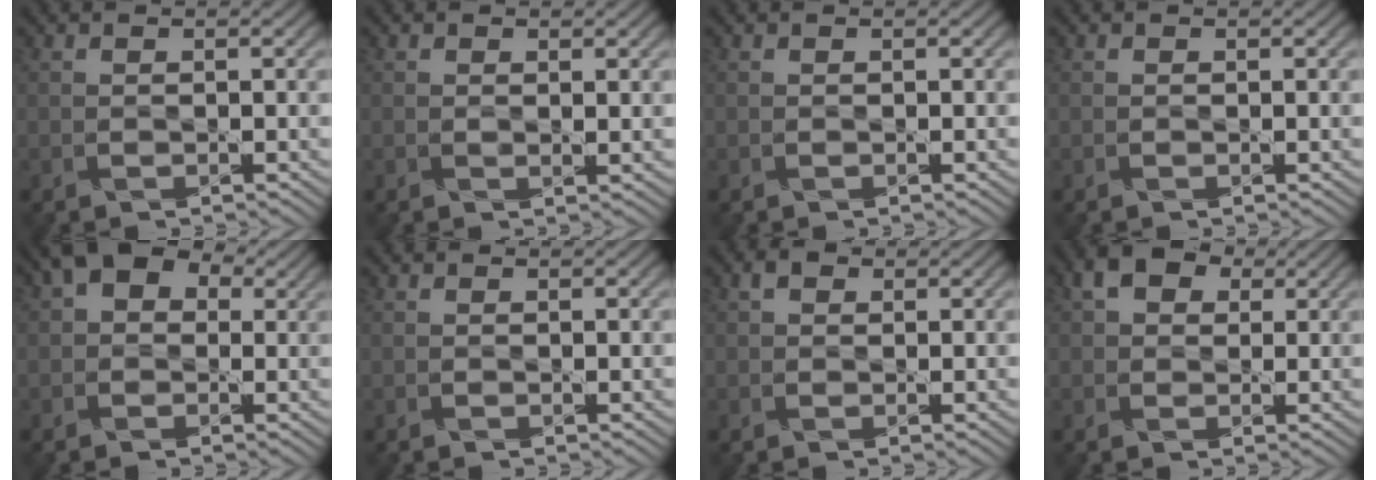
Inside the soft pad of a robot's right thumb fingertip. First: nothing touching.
{"total": 0.7, "force": [0.5, 0.3, 0.5], "torque": [-0.009, -0.002, 0.009]}
{"total": 0.0}
{"total": 0.0}
{"total": 5.4, "force": [2.0, 3.9, 3.1], "torque": [-0.063, 0.027, 0.015]}
{"total": 0.0}
{"total": 1.0, "force": [0.6, 0.8, 0.3], "torque": [-0.006, 0.003, 0.007]}
{"total": 3.9, "force": [1.6, 3.0, 1.9], "torque": [-0.037, 0.011, 0.018]}